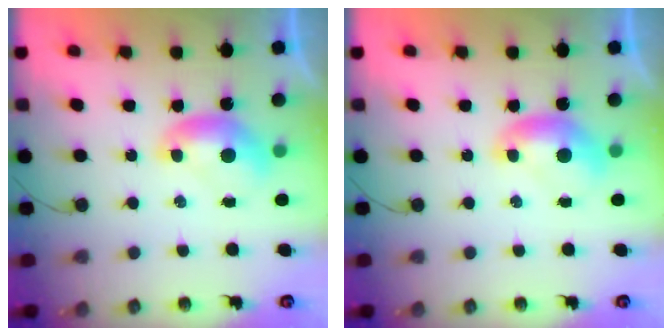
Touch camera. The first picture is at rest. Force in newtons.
{"total": 0.0}